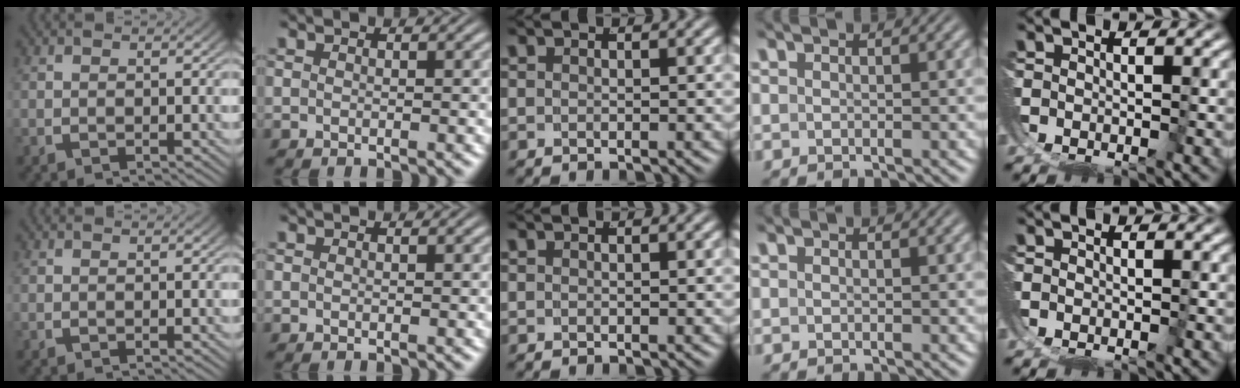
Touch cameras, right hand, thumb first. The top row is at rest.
{}